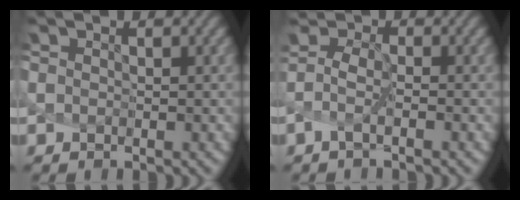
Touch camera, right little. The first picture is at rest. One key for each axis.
{"total": 1.5, "fx": -0.6, "fy": 0.2, "fz": 1.4, "tx": -0.041, "ty": 0.001, "tz": -0.013}